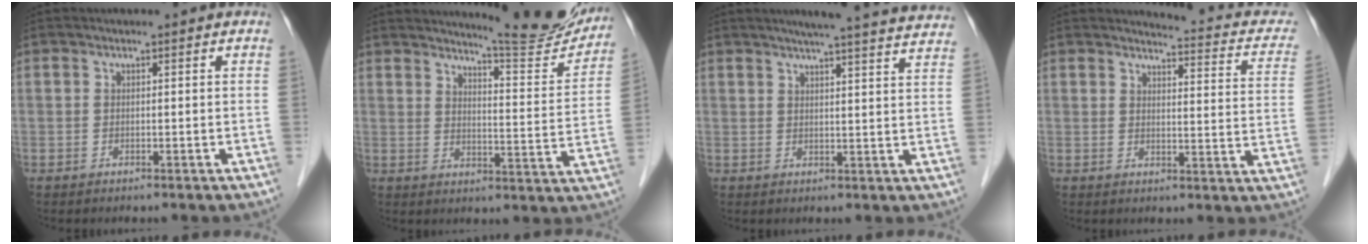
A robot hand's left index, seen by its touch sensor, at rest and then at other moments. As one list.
[{"total": 14.1, "force": [13.5, 0.2, 3.9], "torque": [-0.051, -0.062, 0.164]}, {"total": 18.7, "force": [17.2, 0.1, 7.4], "torque": [-0.098, -0.017, 0.200]}, {"total": 10.8, "force": [9.8, 2.2, 3.8], "torque": [-0.031, -0.027, 0.086]}]